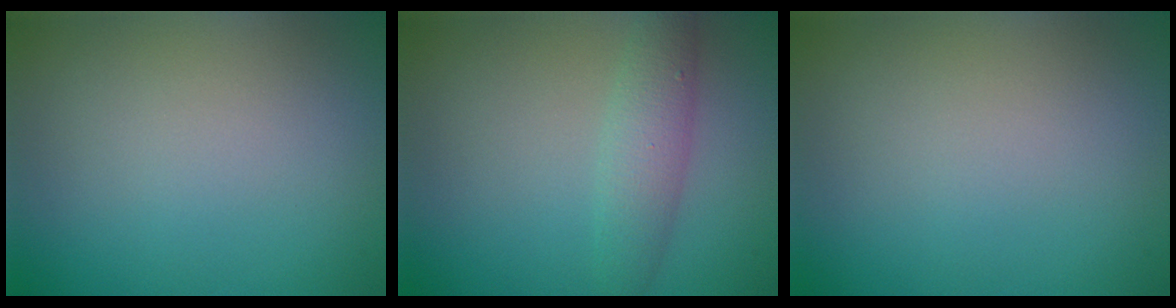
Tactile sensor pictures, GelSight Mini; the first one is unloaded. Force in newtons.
{"total": 2.8, "press": 2.8, "slide": 0.0}
{"total": 0.0}